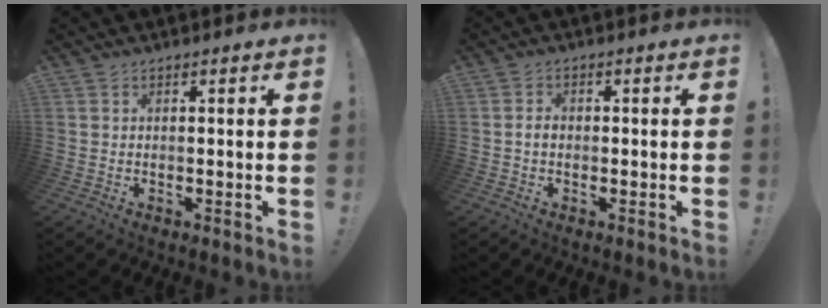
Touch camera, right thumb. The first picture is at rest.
{"total": 1.9, "force": [-0.6, 1.3, 1.2], "torque": [-0.021, 0.007, -0.011]}